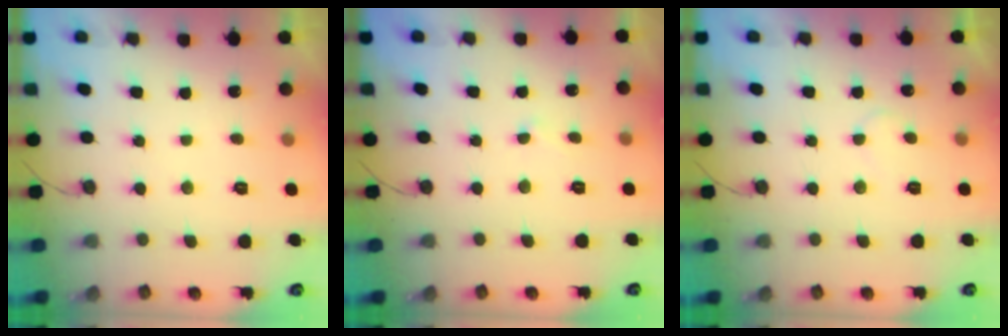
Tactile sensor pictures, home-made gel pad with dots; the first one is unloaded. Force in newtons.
{"total": 2.9, "press": 2.9, "slide": 0.3}
{"total": 5.2, "press": 5.2, "slide": 0.5}